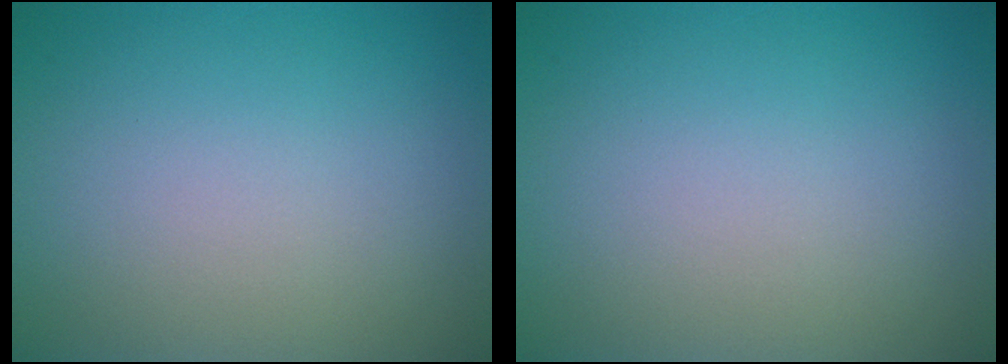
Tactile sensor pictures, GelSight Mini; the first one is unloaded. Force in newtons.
{"total": 0.0}